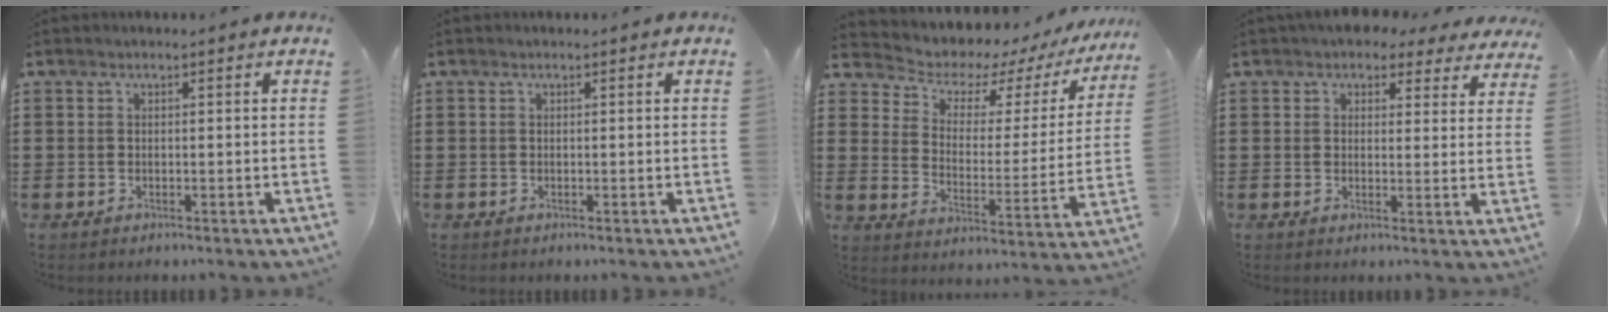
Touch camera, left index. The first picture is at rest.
{"total": 0.0}
{"total": 4.9, "force": [4.2, 2.1, 1.4], "torque": [-0.049, -0.041, 0.064]}
{"total": 3.8, "force": [3.1, 1.7, 1.3], "torque": [-0.034, -0.004, 0.055]}